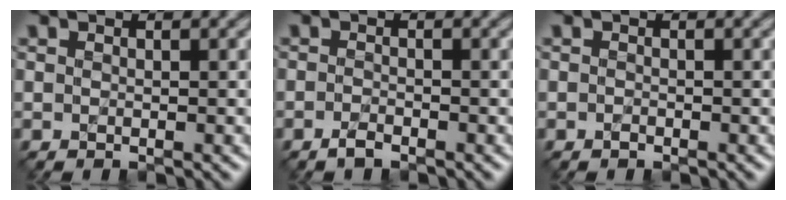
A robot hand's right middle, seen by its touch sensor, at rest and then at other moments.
{"total": 0.9, "force": [-0.8, -0.3, -0.3], "torque": [-0.012, 0.006, -0.017]}
{"total": 0.9, "force": [-0.3, -0.5, -0.7], "torque": [-0.004, 0.004, -0.002]}